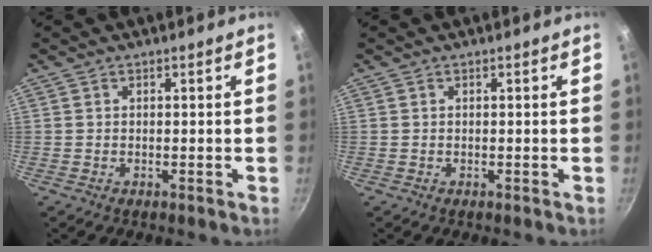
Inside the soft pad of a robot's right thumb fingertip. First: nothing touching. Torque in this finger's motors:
{"motor_torque": [-0.01, 0.00, 0.00, 0.00, 0.00]}